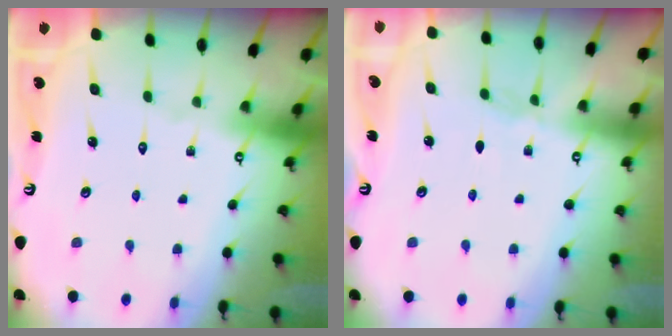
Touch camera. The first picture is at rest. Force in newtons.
{"total": 2.9, "press": 2.9, "slide": 0.5}